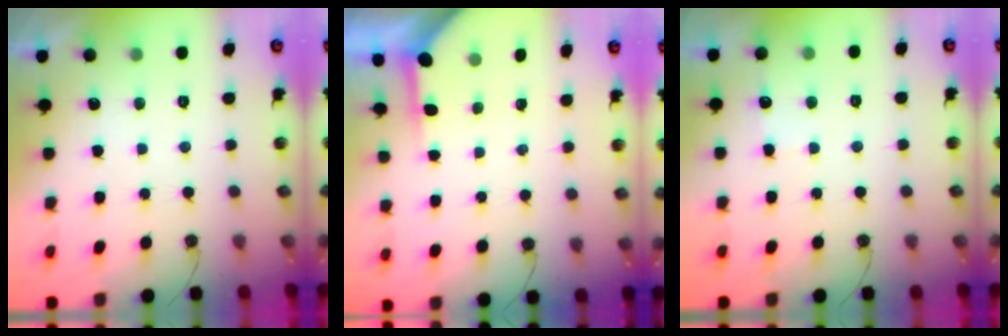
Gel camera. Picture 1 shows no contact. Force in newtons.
{"total": 3.8, "press": 3.8, "slide": 0.4}
{"total": 4.5, "press": 4.5, "slide": 0.5}